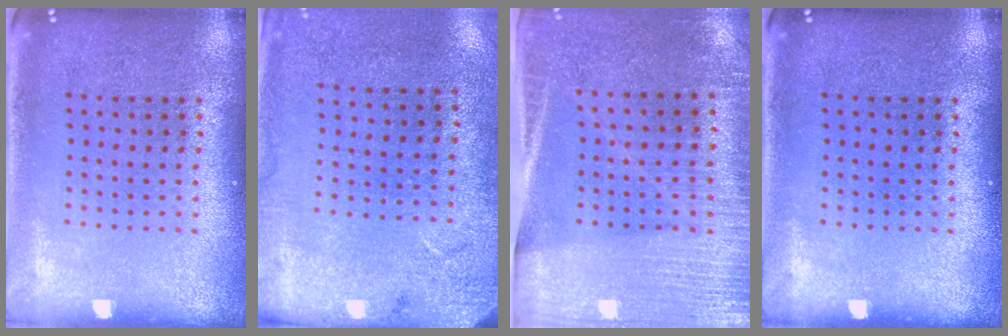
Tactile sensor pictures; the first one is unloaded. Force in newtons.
{"total": 2.8, "press": 2.2, "slide": 1.6}
{"total": 3.1, "press": 2.8, "slide": 1.3}
{"total": 0.0}